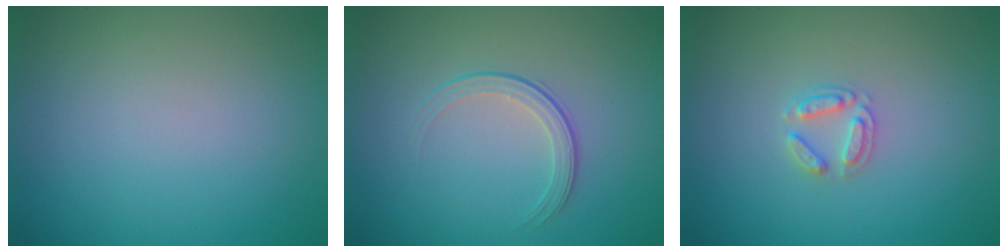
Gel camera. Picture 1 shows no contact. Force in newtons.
{"total": 1.9, "press": 1.3, "slide": 1.5}
{"total": 1.9, "press": 1.9, "slide": 0.3}